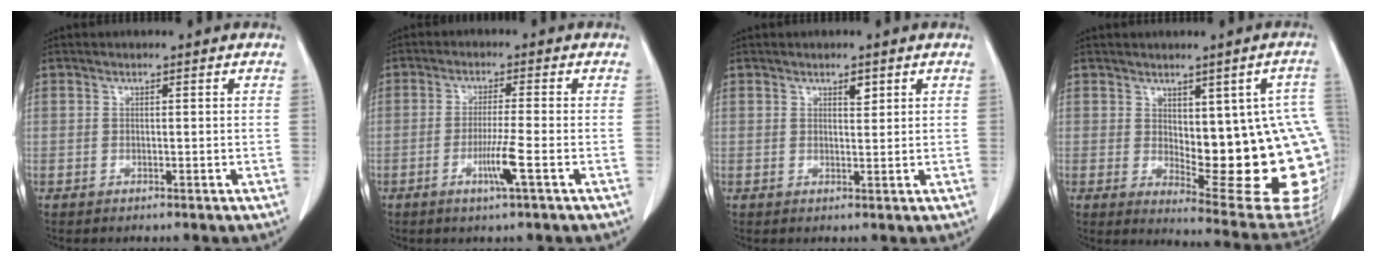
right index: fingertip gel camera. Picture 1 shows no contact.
{"total": 4.8, "force": [-1.9, -0.7, 4.4], "torque": [-0.084, -0.011, -0.038]}
{"total": 1.5, "force": [0.9, 0.6, 1.1], "torque": [-0.016, -0.004, 0.014]}
{"total": 19.6, "force": [-0.3, 5.9, 18.7], "torque": [-0.163, 0.006, 0.018]}